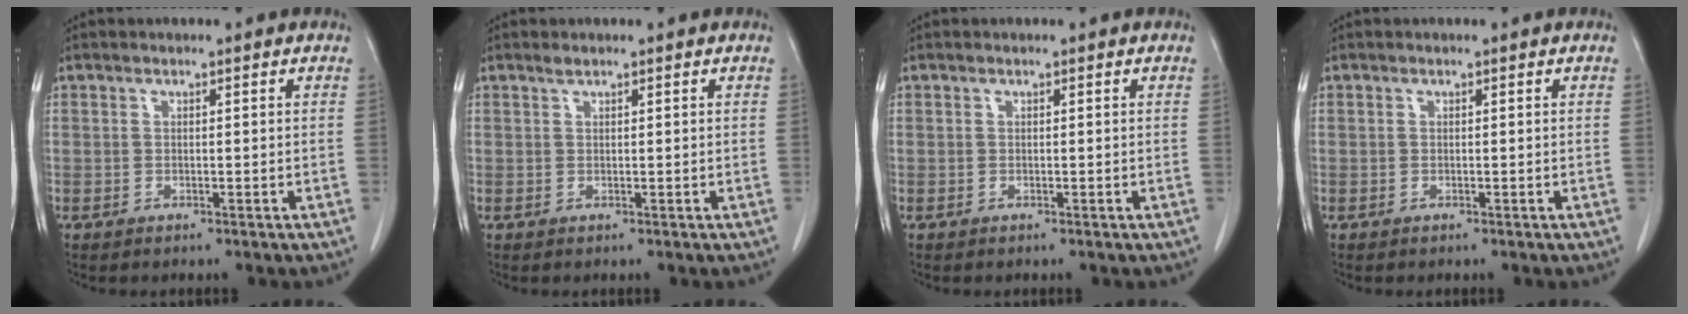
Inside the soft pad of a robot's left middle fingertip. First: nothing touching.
{"total": 0.6, "force": [0.5, 0.0, 0.2], "torque": [-0.009, -0.001, 0.012]}
{"total": 0.0}
{"total": 0.0}